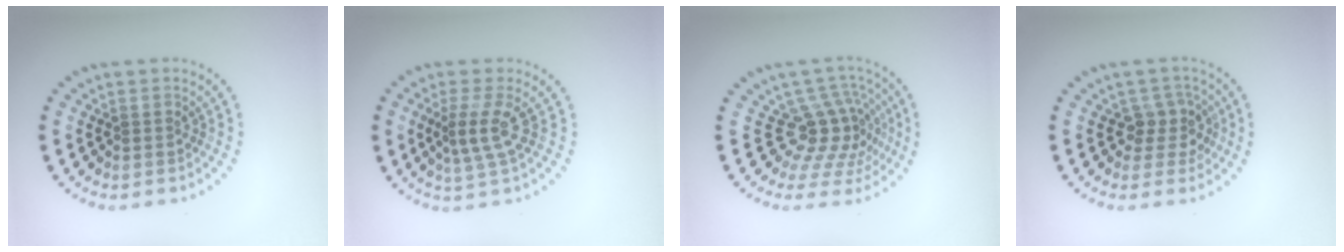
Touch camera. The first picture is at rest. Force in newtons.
{"total": 2.8, "press": 2.2, "slide": 1.8}
{"total": 4.5, "press": 3.1, "slide": 3.2}
{"total": 2.5, "press": 2.0, "slide": 1.6}